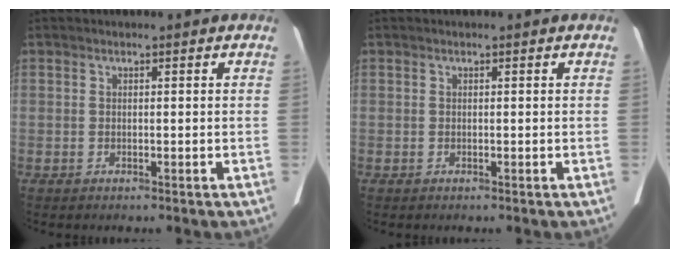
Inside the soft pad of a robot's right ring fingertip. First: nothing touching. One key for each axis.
{"total": 0.0}